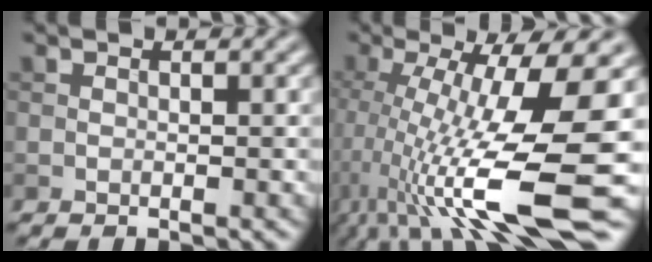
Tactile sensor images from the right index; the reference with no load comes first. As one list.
[{"total": 14.2, "force": [-2.7, 3.3, 13.5], "torque": [-0.240, -0.009, -0.037]}]